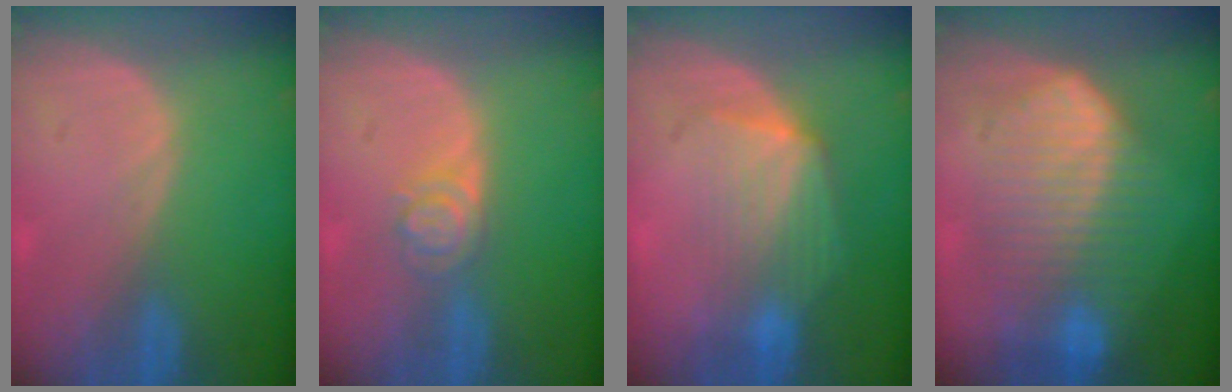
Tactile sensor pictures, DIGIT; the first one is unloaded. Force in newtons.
{"total": 3.9, "press": 3.6, "slide": 1.6}
{"total": 7.2, "press": 6.7, "slide": 2.6}
{"total": 10.0, "press": 10.0, "slide": 0.4}